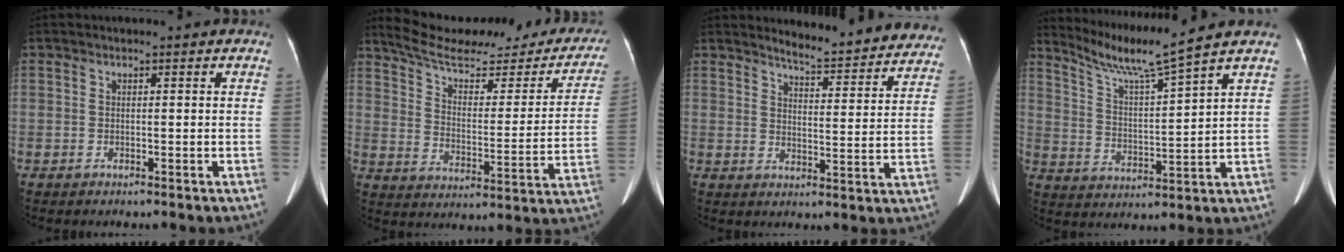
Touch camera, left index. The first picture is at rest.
{"total": 26.6, "force": [23.4, 6.7, 10.7], "torque": [-0.157, -0.031, 0.303]}
{"total": 15.9, "force": [15.1, 2.3, 4.3], "torque": [-0.040, -0.053, 0.168]}
{"total": 9.2, "force": [8.0, -2.6, 3.9], "torque": [-0.077, -0.015, 0.152]}